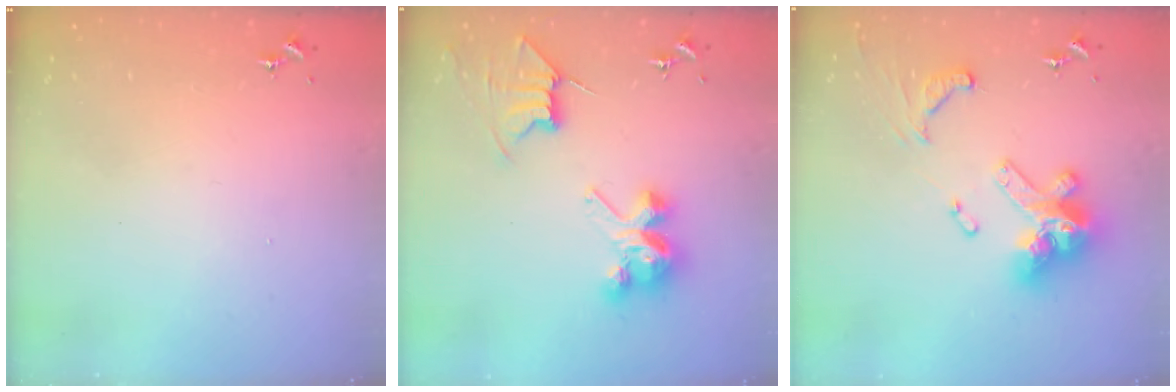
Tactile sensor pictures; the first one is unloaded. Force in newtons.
{"total": 9.4, "press": 9.4, "slide": 0.7}
{"total": 18.7, "press": 18.6, "slide": 2.3}